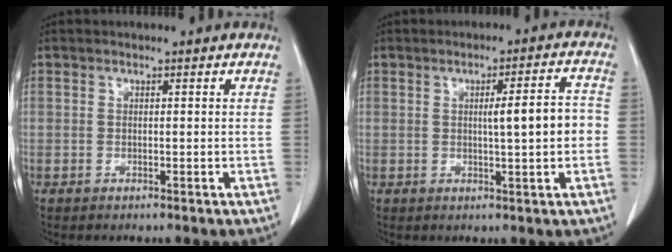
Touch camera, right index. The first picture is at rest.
{"total": 6.3, "force": [-0.2, 0.5, 6.3], "torque": [-0.091, 0.009, -0.002]}